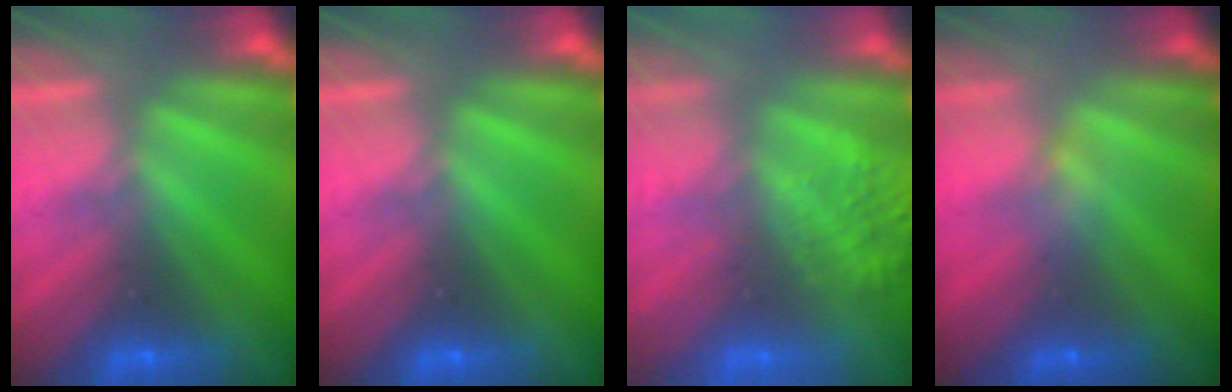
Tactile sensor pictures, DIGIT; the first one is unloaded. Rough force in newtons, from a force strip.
{"total": 0.0}
{"total": 5.8}
{"total": 2.4}